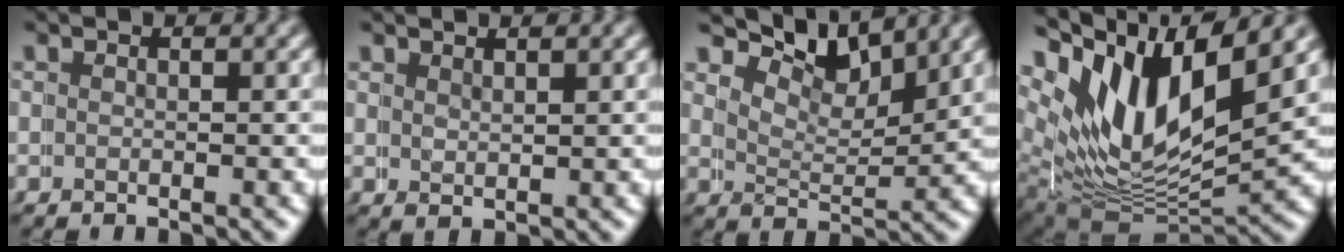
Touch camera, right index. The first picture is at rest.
{"total": 2.1, "force": [1.7, 0.2, 1.1], "torque": [-0.017, -0.003, 0.039]}
{"total": 5.6, "force": [5.5, 0.4, 1.0], "torque": [-0.023, 0.002, 0.090]}
{"total": 14.8, "force": [5.2, 10.2, 9.3], "torque": [-0.173, 0.010, 0.068]}